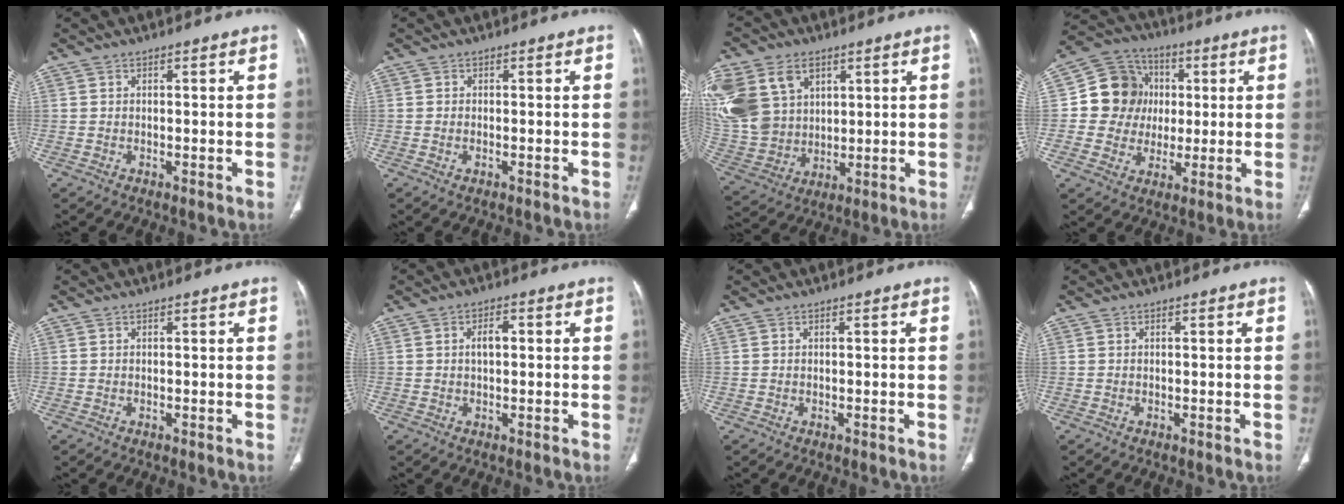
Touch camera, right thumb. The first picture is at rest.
{"total": 0.7, "force": [-0.3, 0.4, 0.5], "torque": [-0.015, 0.002, -0.004]}
{"total": 22.7, "force": [8.4, 16.8, 12.7], "torque": [-0.302, 0.017, 0.185]}
{"total": 12.1, "force": [1.2, 11.2, 4.4], "torque": [-0.040, 0.014, 0.017]}
{"total": 0.0}
{"total": 2.9, "force": [0.3, 1.6, 2.4], "torque": [-0.042, 0.008, 0.004]}
{"total": 0.0}
{"total": 0.0}